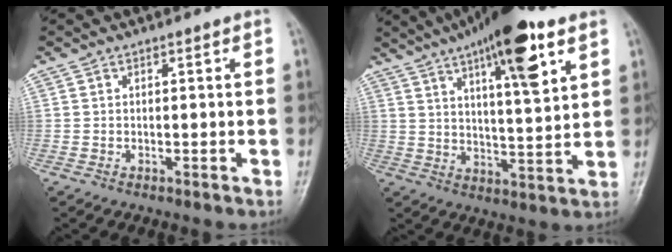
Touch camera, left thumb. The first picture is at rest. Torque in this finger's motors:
{"motor_torque": [2.20, 1.30, 1.48, -1.28, 0.37]}